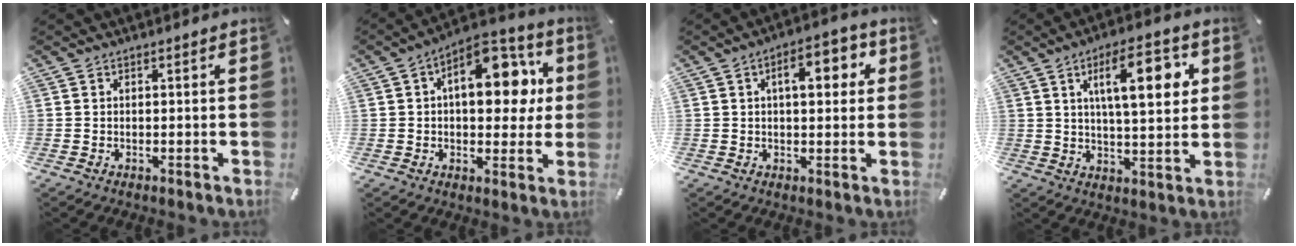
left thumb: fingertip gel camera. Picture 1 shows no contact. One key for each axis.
{"total": 16.0, "fx": 3.6, "fy": 9.3, "fz": 12.4, "tx": -0.156, "ty": -0.015, "tz": 0.059}
{"total": 8.1, "fx": 2.2, "fy": 4.0, "fz": 6.7, "tx": -0.085, "ty": -0.003, "tz": 0.025}
{"total": 13.9, "fx": 4.9, "fy": 5.1, "fz": 12.0, "tx": -0.187, "ty": -0.001, "tz": 0.074}